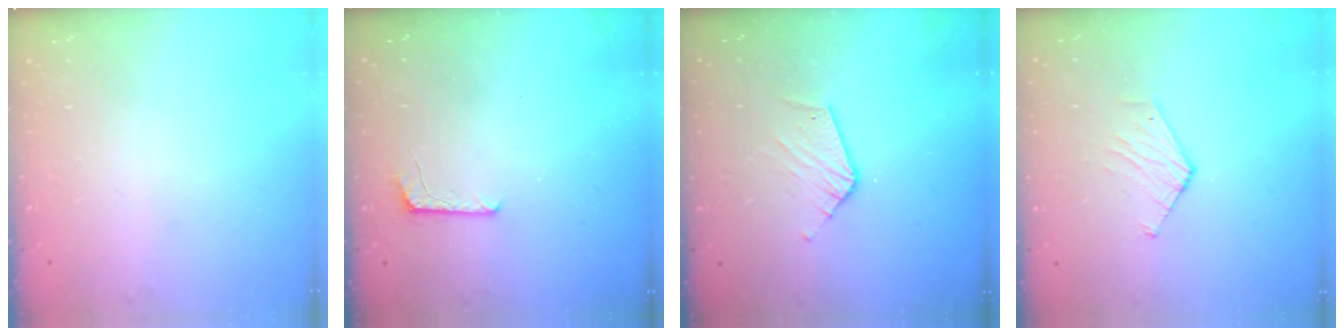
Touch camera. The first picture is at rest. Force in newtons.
{"total": 5.3, "press": 5.3, "slide": 0.5}
{"total": 6.9, "press": 6.9, "slide": 0.1}
{"total": 4.0, "press": 4.0, "slide": 0.3}